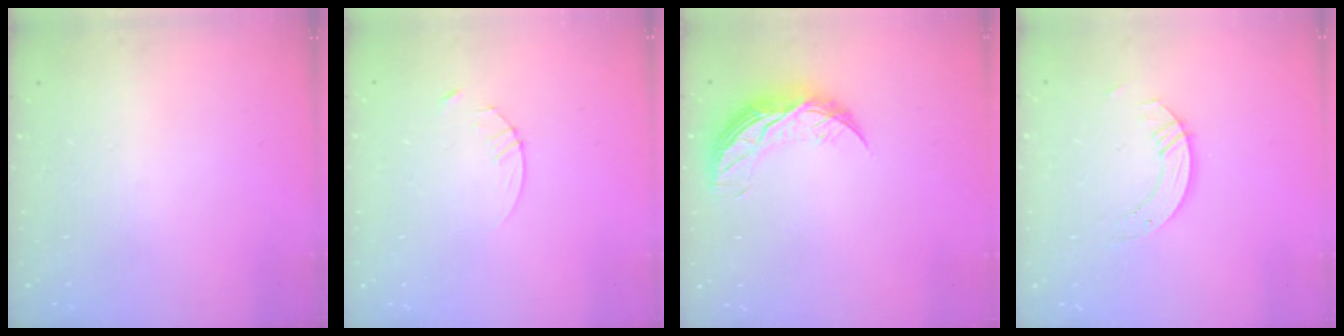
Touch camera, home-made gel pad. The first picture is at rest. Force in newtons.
{"total": 2.9, "press": 2.9, "slide": 0.4}
{"total": 9.7, "press": 9.7, "slide": 0.5}
{"total": 4.3, "press": 4.2, "slide": 0.3}